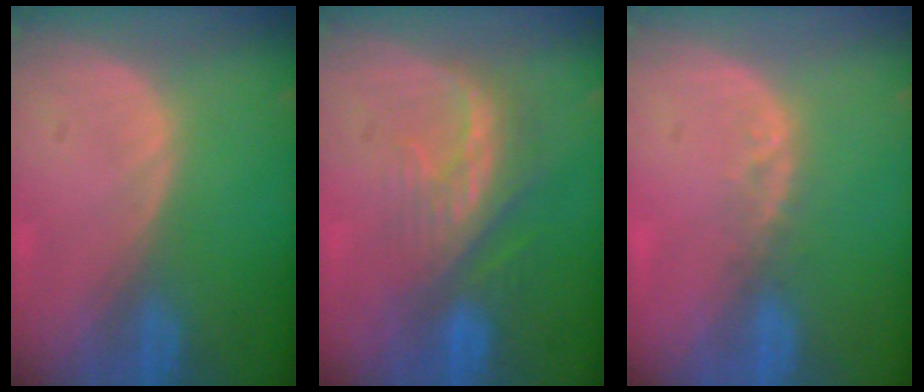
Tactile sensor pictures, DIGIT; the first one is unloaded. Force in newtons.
{"total": 8.0, "press": 7.3, "slide": 3.4}
{"total": 2.1, "press": 1.8, "slide": 1.1}